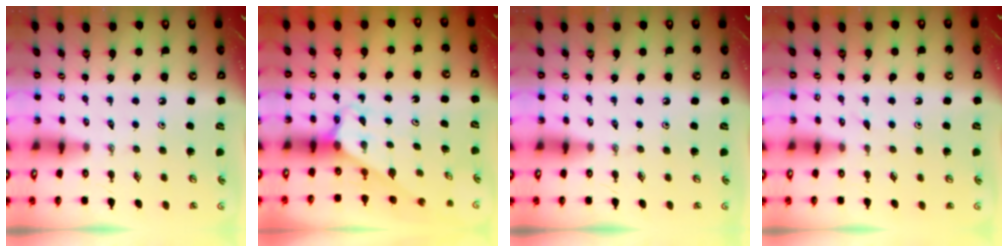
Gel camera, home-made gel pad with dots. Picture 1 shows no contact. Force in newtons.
{"total": 2.5, "press": 2.5, "slide": 0.2}
{"total": 0.0}
{"total": 6.1, "press": 6.0, "slide": 0.7}